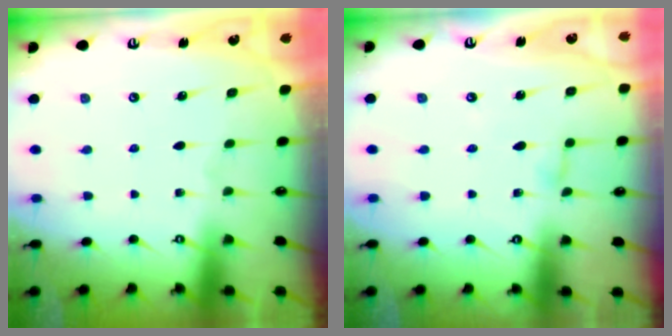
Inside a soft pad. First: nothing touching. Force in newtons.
{"total": 2.9, "press": 2.9, "slide": 0.2}